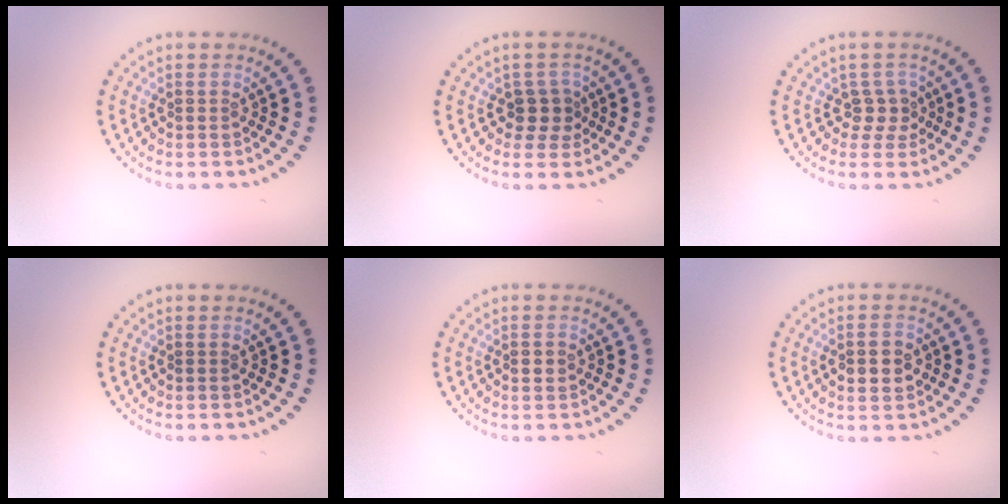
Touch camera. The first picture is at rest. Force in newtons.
{"total": 2.2, "press": 1.7, "slide": 1.4}
{"total": 1.9, "press": 1.4, "slide": 1.3}
{"total": 0.0}
{"total": 1.1, "press": 1.1, "slide": 0.1}
{"total": 3.0, "press": 3.0, "slide": 0.1}